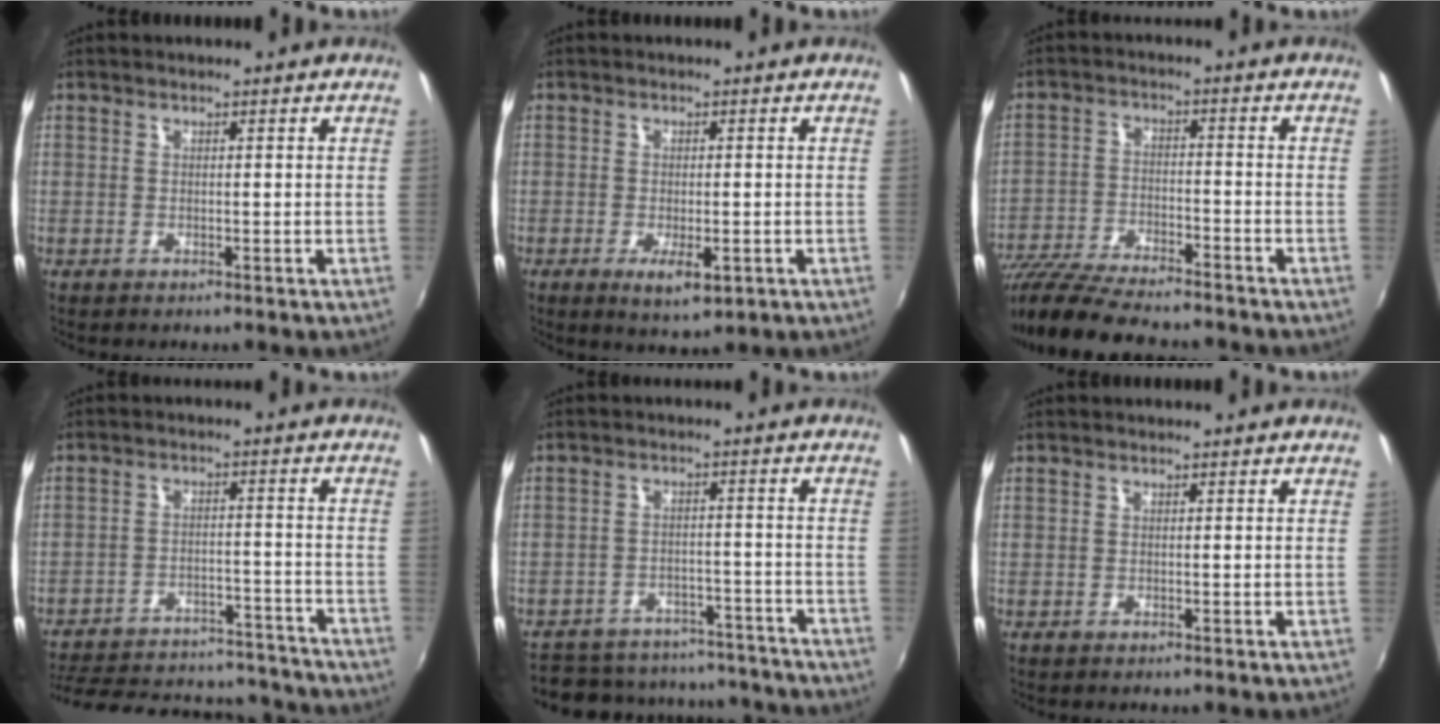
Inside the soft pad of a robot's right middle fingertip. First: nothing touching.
{"total": 4.7, "force": [-1.9, 1.8, 3.9], "torque": [-0.075, -0.015, -0.028]}
{"total": 16.2, "force": [-14.1, 3.1, 7.4], "torque": [-0.160, -0.031, -0.243]}
{"total": 24.7, "force": [-21.4, 8.6, 9.0], "torque": [-0.188, 0.017, -0.267]}
{"total": 20.2, "force": [-17.7, 7.7, 5.9], "torque": [-0.133, 0.030, -0.217]}
{"total": 0.0}